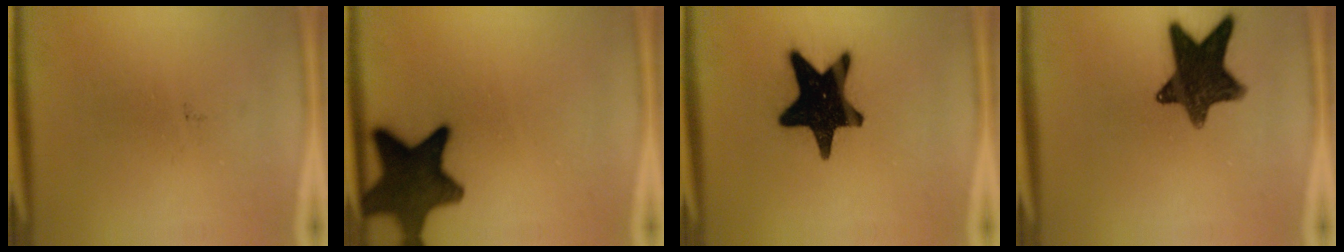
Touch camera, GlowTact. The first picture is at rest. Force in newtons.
{"total": 14.3}
{"total": 19.5}
{"total": 13.0}